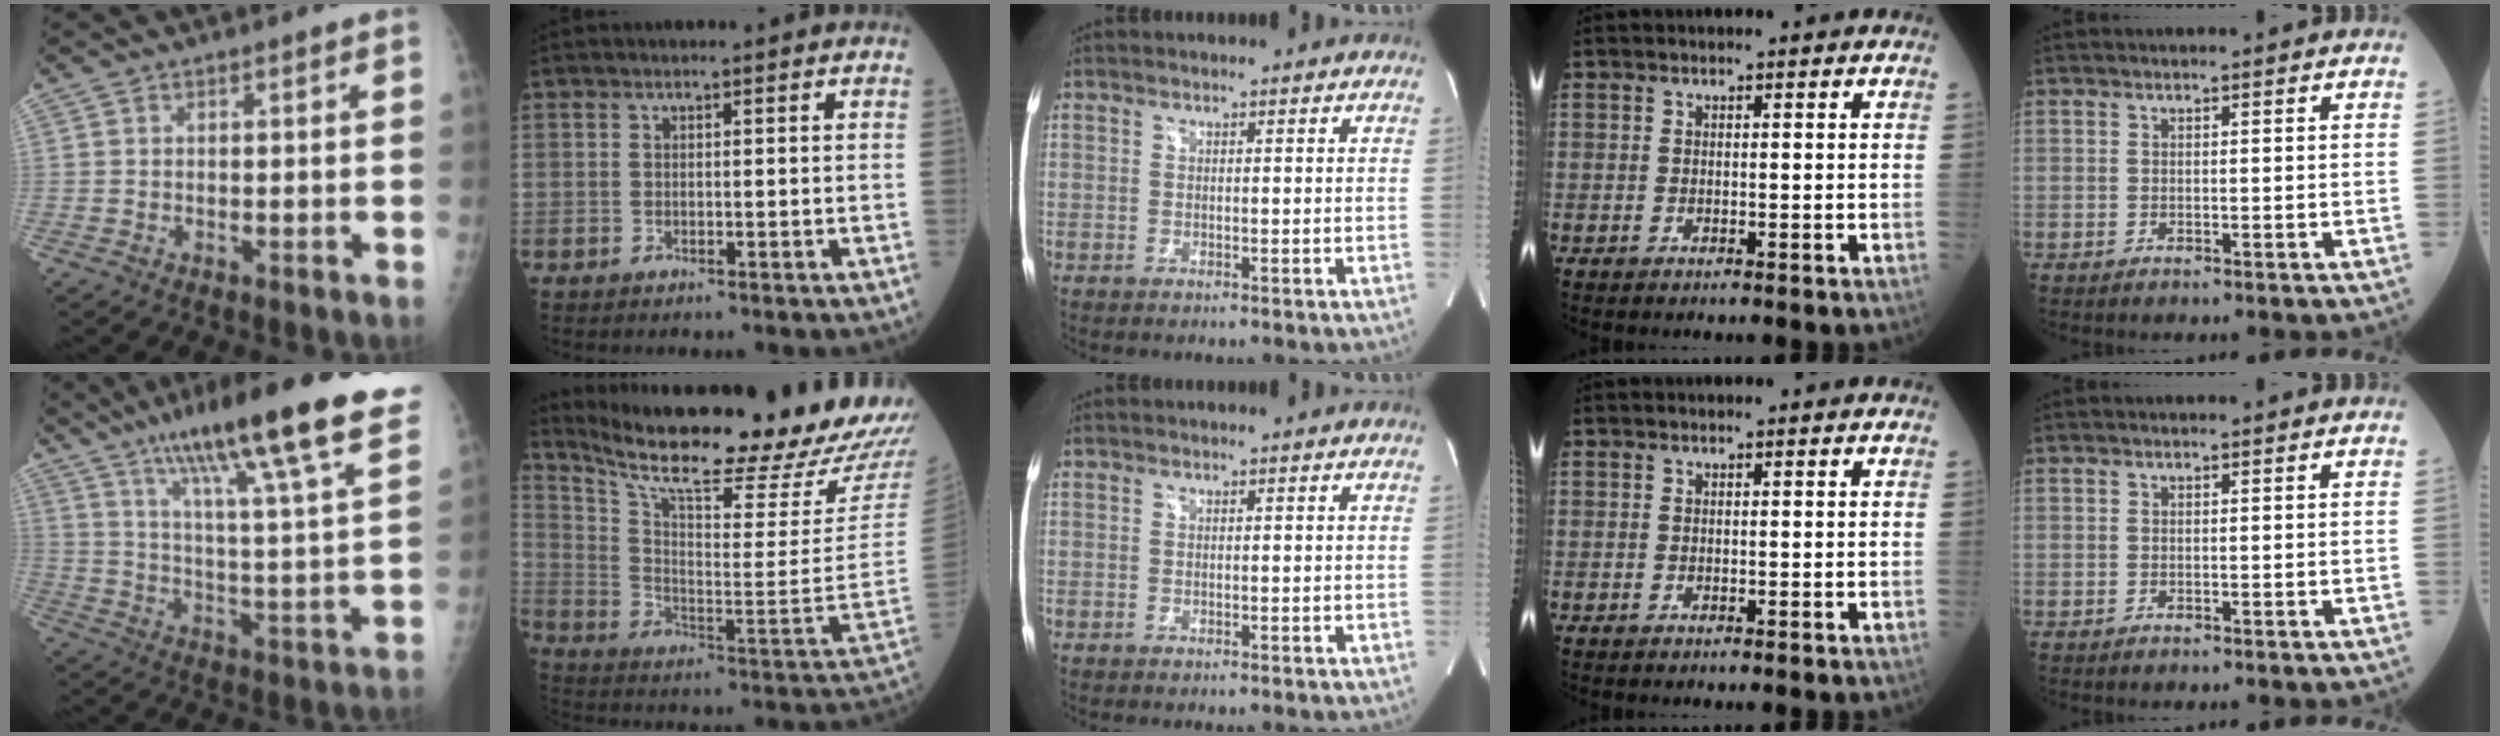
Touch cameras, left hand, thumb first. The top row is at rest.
{"thumb": {"total": 26.7, "force": [17.7, 3.3, 19.7], "torque": [-0.291, -0.045, 0.263]}, "index": {"total": 28.1, "force": [25.3, 0.9, 12.1], "torque": [-0.212, -0.093, 0.358]}}